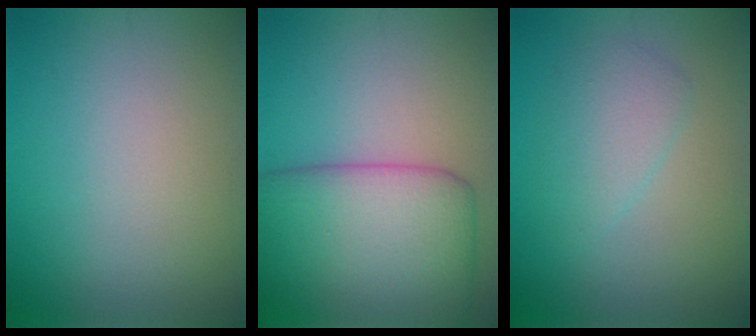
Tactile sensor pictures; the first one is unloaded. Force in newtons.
{"total": 9.2, "press": 9.2, "slide": 0.1}
{"total": 2.6, "press": 2.5, "slide": 0.1}